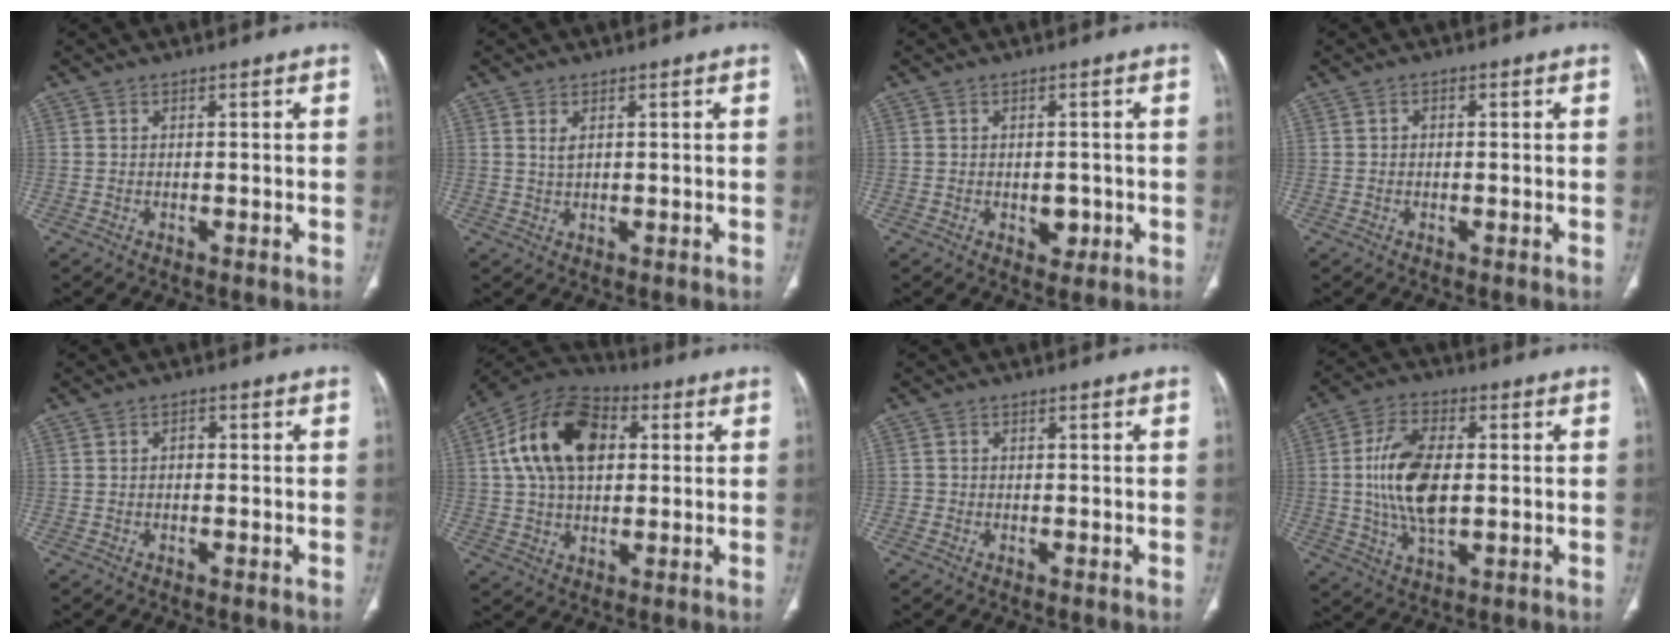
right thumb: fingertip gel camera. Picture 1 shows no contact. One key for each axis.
{"total": 1.8, "fx": 0.8, "fy": 0.8, "fz": 1.4, "tx": -0.030, "ty": -0.001, "tz": 0.021}
{"total": 3.1, "fx": -0.7, "fy": 2.2, "fz": 2.1, "tx": -0.012, "ty": 0.003, "tz": -0.002}
{"total": 1.0, "fx": 0.2, "fy": 0.7, "fz": 0.7, "tx": -0.008, "ty": 0.005, "tz": 0.002}
{"total": 1.2, "fx": 0.0, "fy": 0.9, "fz": 0.9, "tx": -0.010, "ty": 0.005, "tz": -0.004}
{"total": 17.2, "fx": 3.7, "fy": 10.9, "fz": 12.8, "tx": -0.214, "ty": 0.016, "tz": 0.058}
{"total": 0.8, "fx": -0.3, "fy": 0.8, "fz": 0.1, "tx": 0.002, "ty": 0.005, "tz": -0.007}
{"total": 13.2, "fx": 0.4, "fy": 6.9, "fz": 11.3, "tx": -0.217, "ty": 0.002, "tz": 0.009}